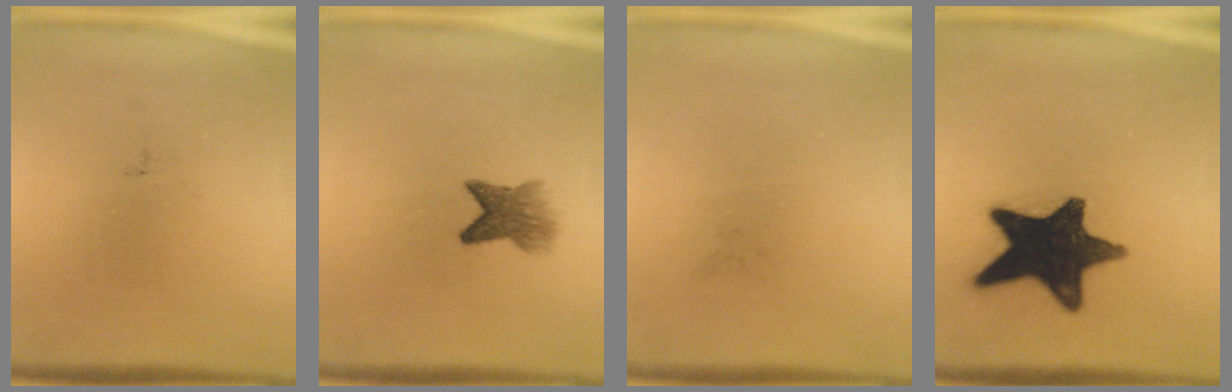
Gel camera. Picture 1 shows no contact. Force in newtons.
{"total": 4.2}
{"total": 0.0}
{"total": 17.7}